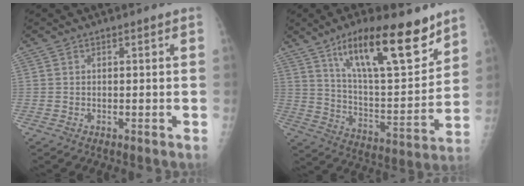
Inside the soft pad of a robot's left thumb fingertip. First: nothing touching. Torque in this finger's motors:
{"motor_torque": [0.68, 0.25, 1.57, -1.21, 0.19]}